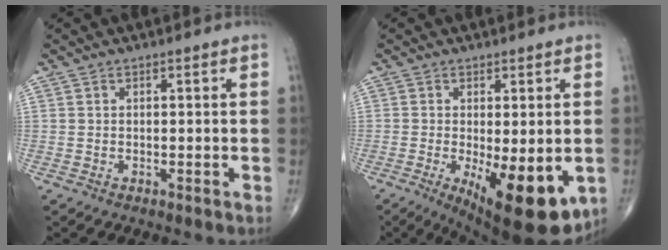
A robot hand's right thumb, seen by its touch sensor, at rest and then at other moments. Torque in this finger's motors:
{"motor_torque": [-0.09, 0.96, 0.40, -0.08, 0.15]}